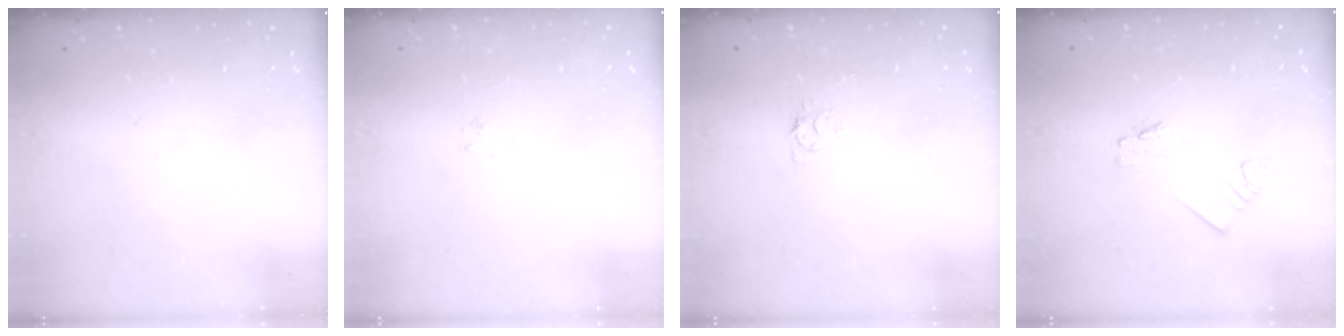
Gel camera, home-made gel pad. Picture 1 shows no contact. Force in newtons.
{"total": 0.8, "press": 0.8, "slide": 0.2}
{"total": 3.7, "press": 3.6, "slide": 0.4}
{"total": 1.2, "press": 1.2, "slide": 0.1}